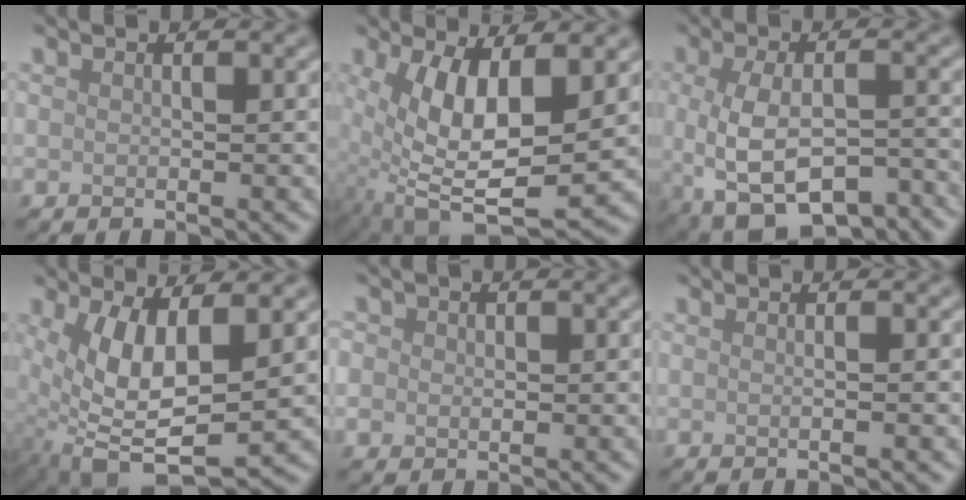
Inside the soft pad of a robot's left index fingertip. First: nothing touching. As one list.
[{"total": 9.8, "force": [0.7, 4.2, 8.8], "torque": [-0.182, -0.017, 0.016]}, {"total": 9.3, "force": [-3.8, 4.7, 7.1], "torque": [-0.136, -0.039, -0.047]}, {"total": 8.2, "force": [0.7, 3.7, 7.3], "torque": [-0.160, -0.017, 0.021]}, {"total": 3.4, "force": [1.0, 2.9, 1.4], "torque": [-0.014, 0.017, -0.002]}, {"total": 1.4, "force": [0.1, 0.6, 1.3], "torque": [-0.005, -0.002, -0.005]}]